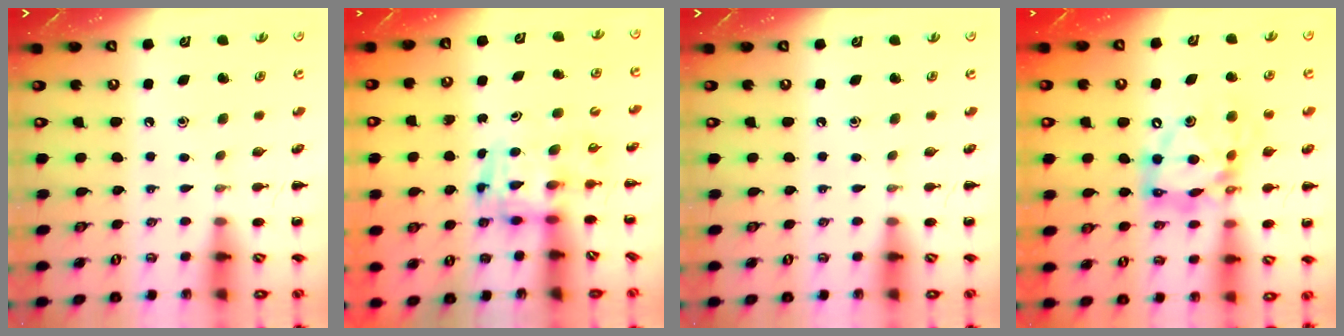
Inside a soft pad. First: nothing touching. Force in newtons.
{"total": 3.4, "press": 3.4, "slide": 0.6}
{"total": 0.0}
{"total": 12.7, "press": 12.0, "slide": 4.0}